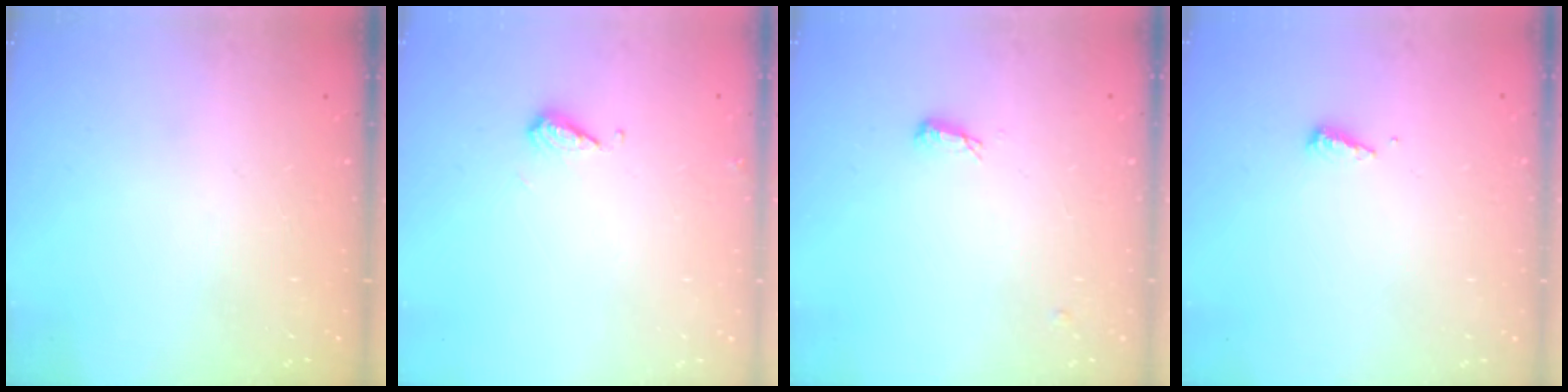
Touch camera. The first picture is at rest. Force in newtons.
{"total": 6.2, "press": 6.2, "slide": 0.8}
{"total": 6.1, "press": 5.8, "slide": 1.6}
{"total": 3.6, "press": 3.6, "slide": 0.4}